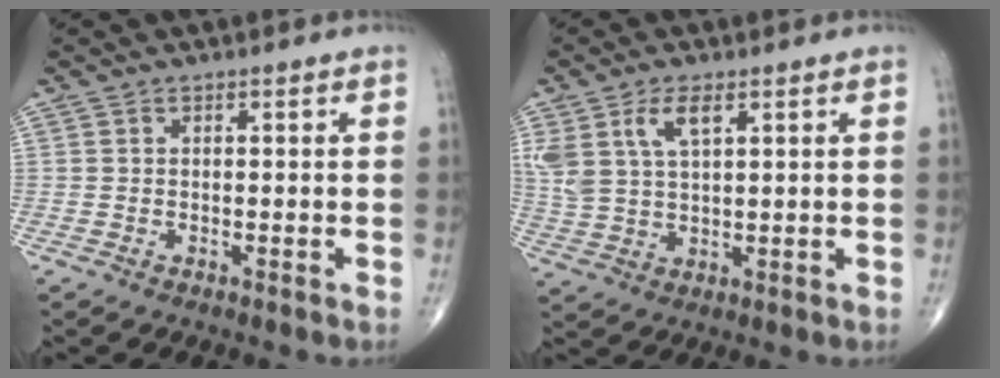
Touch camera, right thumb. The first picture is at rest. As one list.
[{"total": 7.7, "force": [3.7, 3.6, 5.8], "torque": [-0.126, -0.006, 0.078]}]